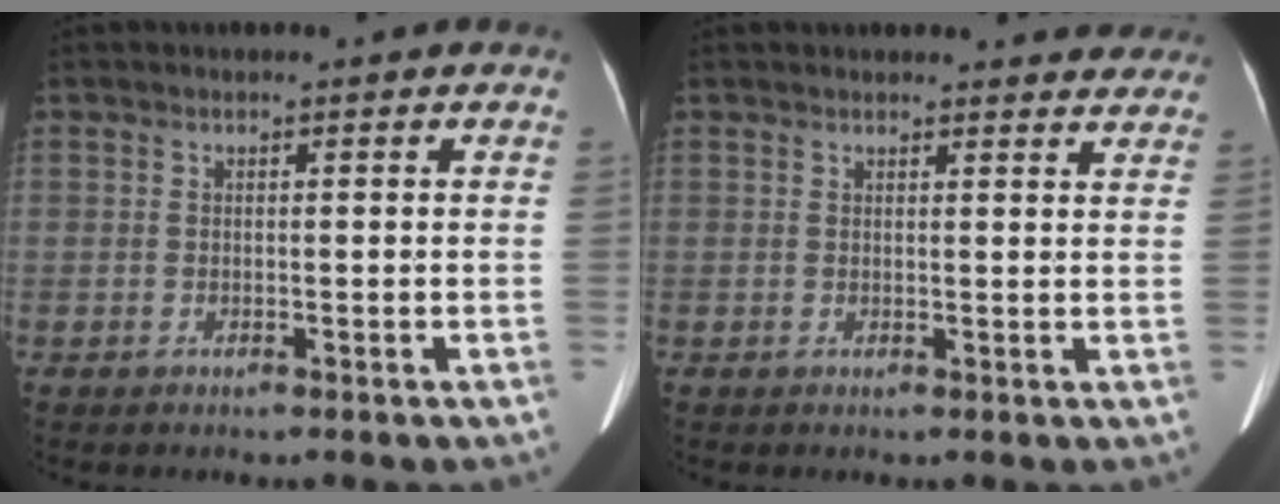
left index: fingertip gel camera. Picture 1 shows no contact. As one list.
[{"total": 11.2, "force": [10.6, 2.4, 2.8], "torque": [-0.004, -0.011, 0.099]}]